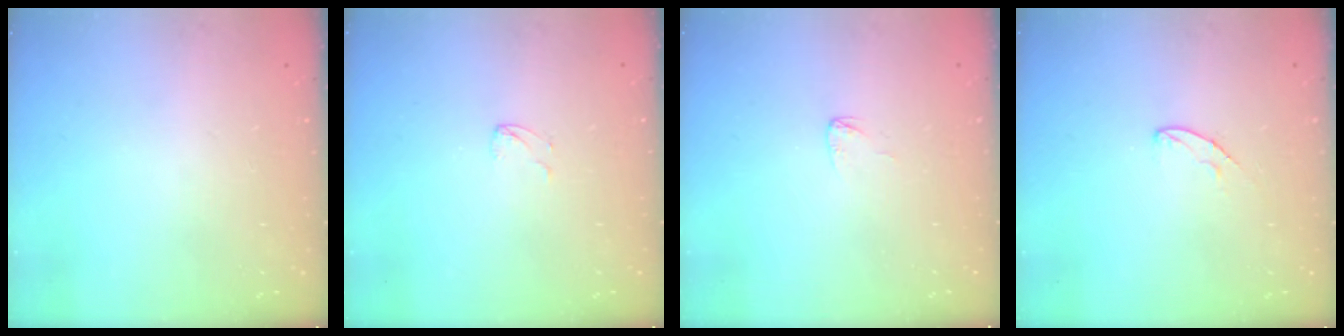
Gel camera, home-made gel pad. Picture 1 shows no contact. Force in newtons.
{"total": 2.9, "press": 2.9, "slide": 0.2}
{"total": 2.9, "press": 2.9, "slide": 0.2}
{"total": 5.2, "press": 5.1, "slide": 0.4}